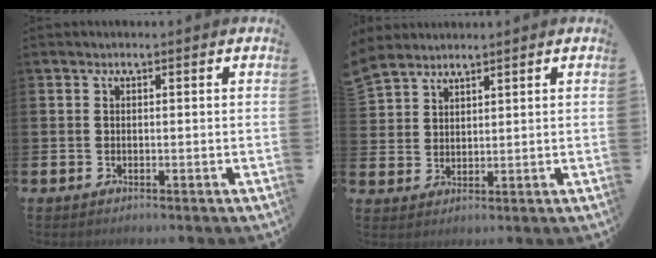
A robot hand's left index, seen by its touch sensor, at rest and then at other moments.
{"total": 4.1, "force": [3.8, 1.3, -0.2], "torque": [0.005, -0.020, 0.072]}